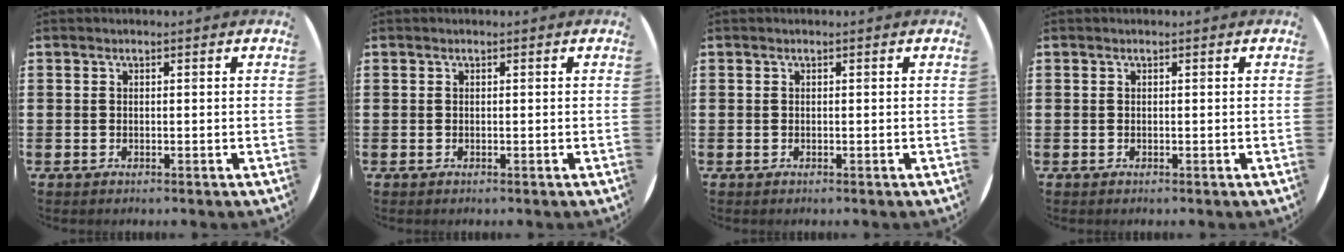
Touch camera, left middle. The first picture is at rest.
{"total": 0.0}
{"total": 0.0}
{"total": 0.0}